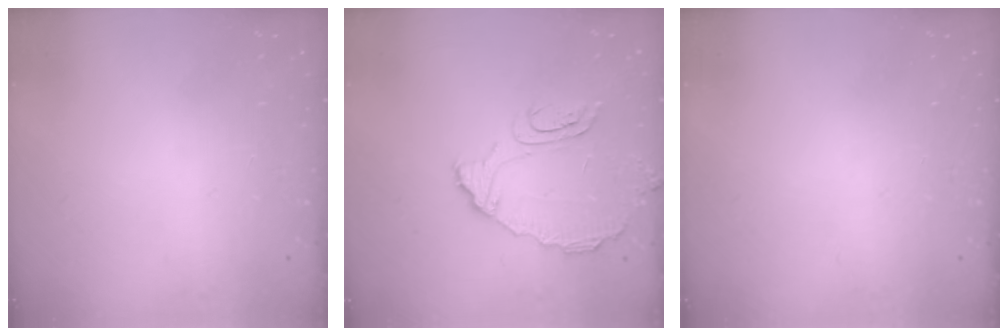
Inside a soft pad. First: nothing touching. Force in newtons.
{"total": 9.0, "press": 9.0, "slide": 0.8}
{"total": 0.0}